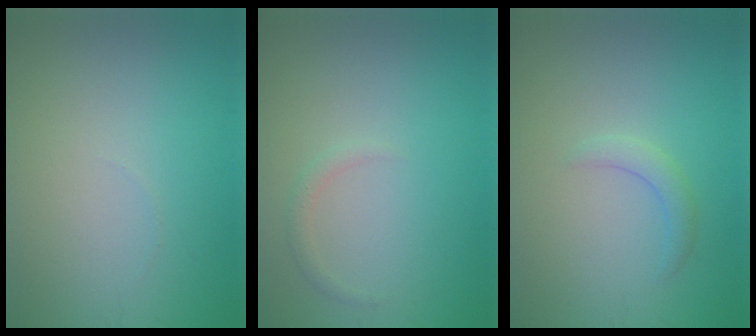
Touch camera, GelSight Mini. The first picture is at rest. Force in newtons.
{"total": 0.9, "press": 0.9, "slide": 0.0}
{"total": 1.5, "press": 1.5, "slide": 0.2}